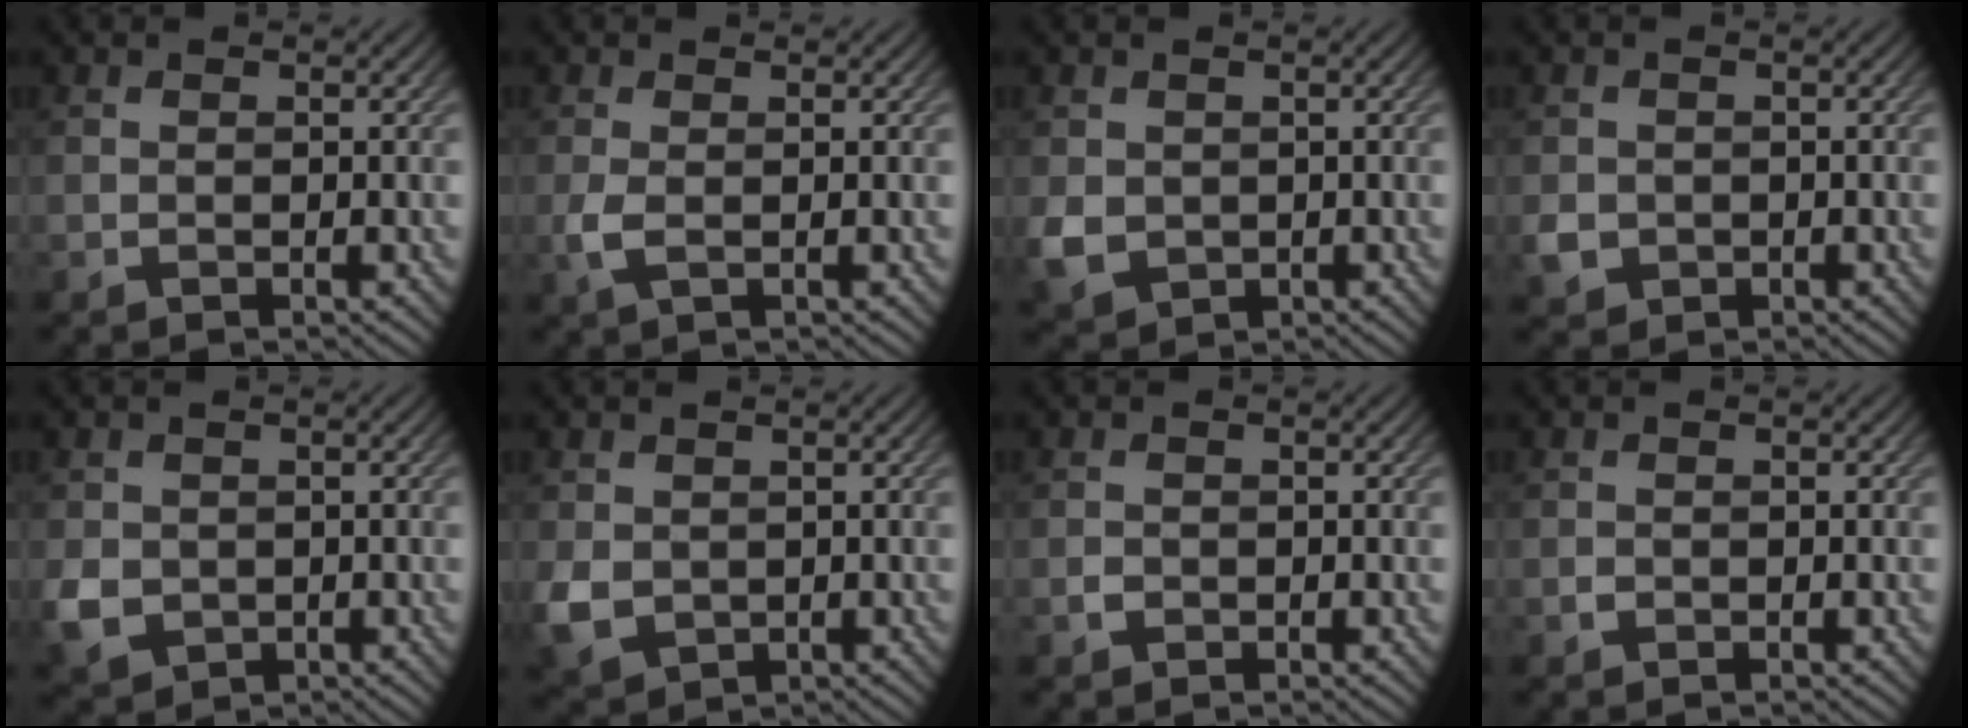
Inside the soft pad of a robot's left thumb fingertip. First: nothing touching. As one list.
[{"total": 1.8, "force": [0.0, 0.7, 1.7], "torque": [-0.048, -0.001, -0.002]}, {"total": 3.8, "force": [-0.1, 3.3, 1.8], "torque": [-0.057, -0.012, -0.002]}, {"total": 2.5, "force": [-0.6, 2.2, 0.8], "torque": [-0.022, -0.007, -0.014]}, {"total": 4.1, "force": [-0.6, 3.7, 1.9], "torque": [-0.055, -0.014, -0.014]}, {"total": 4.5, "force": [0.0, 3.8, 2.4], "torque": [-0.074, -0.016, 0.000]}, {"total": 0.9, "force": [-0.4, 0.7, 0.3], "torque": [-0.005, -0.003, -0.010]}, {"total": 0.5, "force": [-0.3, 0.5, 0.2], "torque": [-0.003, -0.003, -0.006]}]